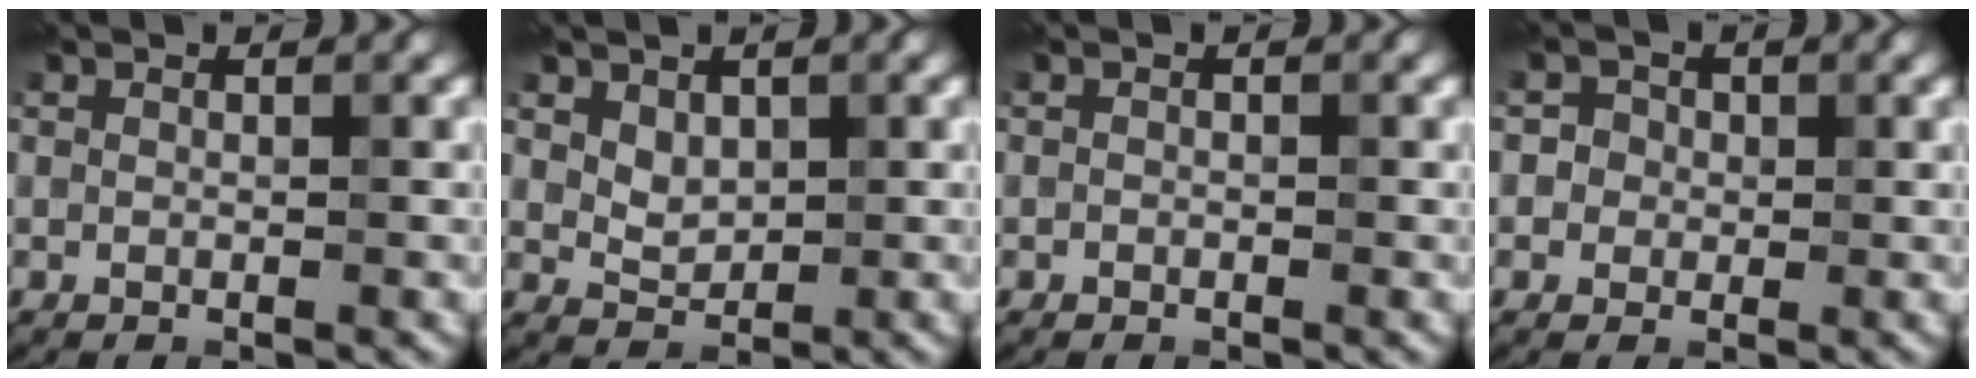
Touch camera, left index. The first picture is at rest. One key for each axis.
{"total": 1.8, "fx": 0.9, "fy": 1.3, "fz": 0.9, "tx": -0.022, "ty": -0.002, "tz": 0.019}
{"total": 0.0}
{"total": 2.3, "fx": 0.3, "fy": 2.2, "fz": 0.6, "tx": 0.014, "ty": 0.008, "tz": -0.017}